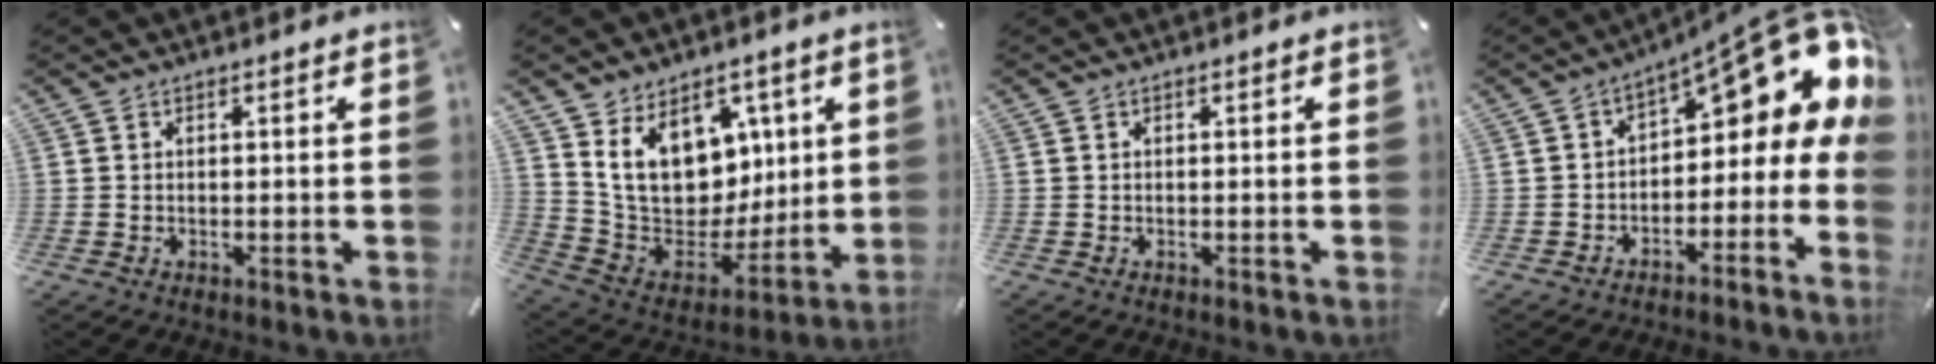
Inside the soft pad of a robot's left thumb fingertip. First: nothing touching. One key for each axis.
{"total": 16.3, "fx": 6.5, "fy": 12.5, "fz": 8.1, "tx": -0.151, "ty": -0.043, "tz": 0.131}
{"total": 0.0}
{"total": 14.7, "fx": 7.5, "fy": 6.7, "fz": 10.7, "tx": -0.124, "ty": -0.063, "tz": 0.122}